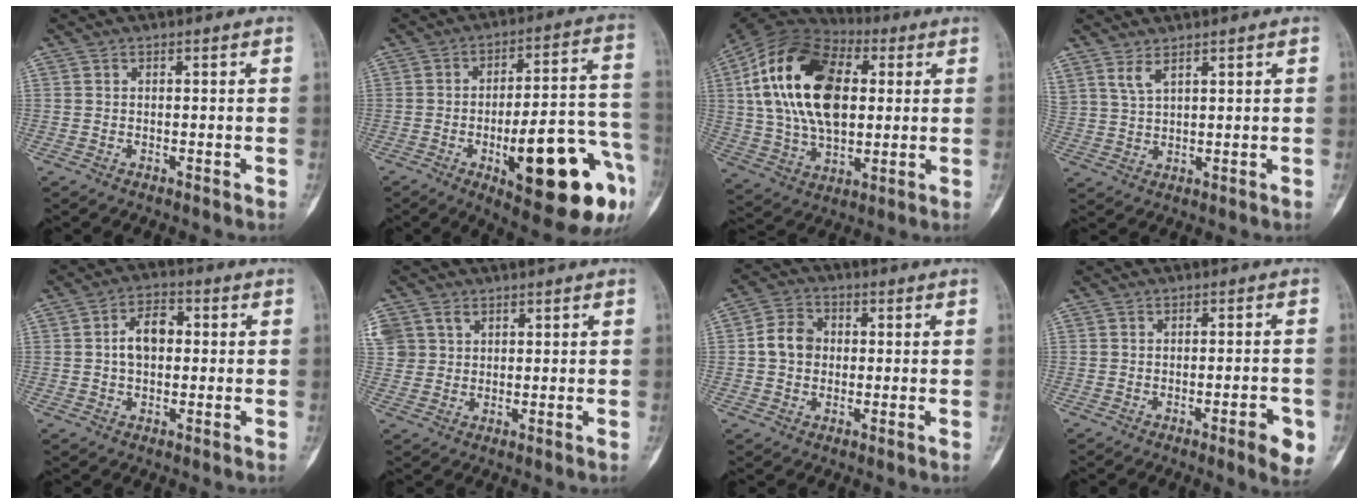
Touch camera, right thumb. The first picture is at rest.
{"total": 25.0, "force": [-9.7, 7.8, 21.6], "torque": [-0.241, 0.049, -0.120]}
{"total": 24.1, "force": [4.3, 14.6, 18.7], "torque": [-0.326, 0.006, 0.070]}
{"total": 3.0, "force": [2.2, 1.0, 1.7], "torque": [-0.027, -0.009, 0.052]}
{"total": 7.1, "force": [0.6, 4.7, 5.3], "torque": [-0.073, 0.020, 0.004]}
{"total": 7.5, "force": [3.2, 6.4, 2.3], "torque": [-0.043, 0.011, 0.069]}
{"total": 6.2, "force": [0.3, 5.3, 3.3], "torque": [-0.039, 0.019, -0.003]}
{"total": 5.5, "force": [-2.4, 1.2, 4.8], "torque": [-0.053, 0.008, -0.028]}